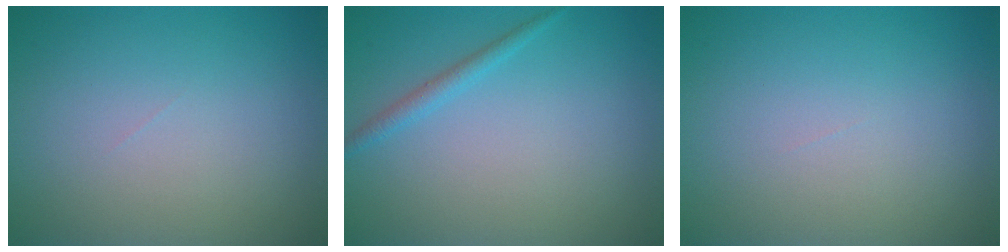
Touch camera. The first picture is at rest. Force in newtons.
{"total": 1.3, "press": 1.3, "slide": 0.1}
{"total": 0.0}